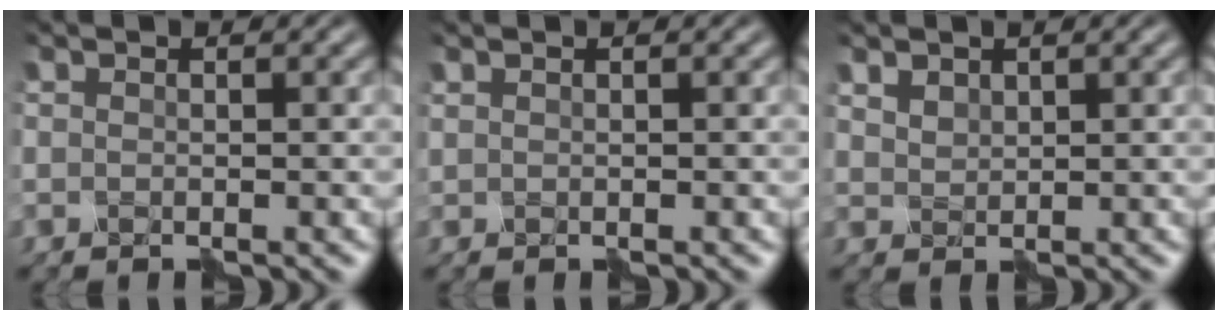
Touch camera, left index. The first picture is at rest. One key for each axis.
{"total": 0.0}
{"total": 1.4, "fx": 1.2, "fy": 0.6, "fz": 0.1, "tx": -0.003, "ty": 0.002, "tz": 0.025}